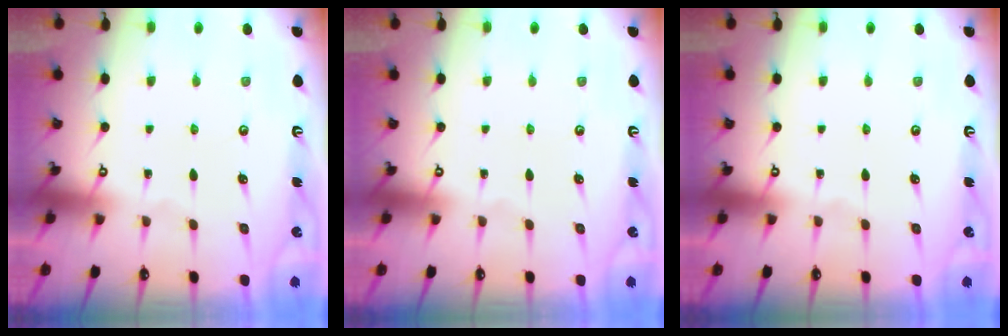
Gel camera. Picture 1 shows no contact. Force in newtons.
{"total": 0.0}
{"total": 0.0}